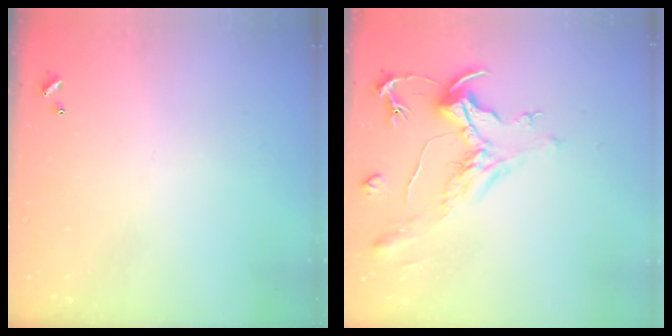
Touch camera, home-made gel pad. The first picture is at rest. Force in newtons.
{"total": 2.3, "press": 1.8, "slide": 1.3}